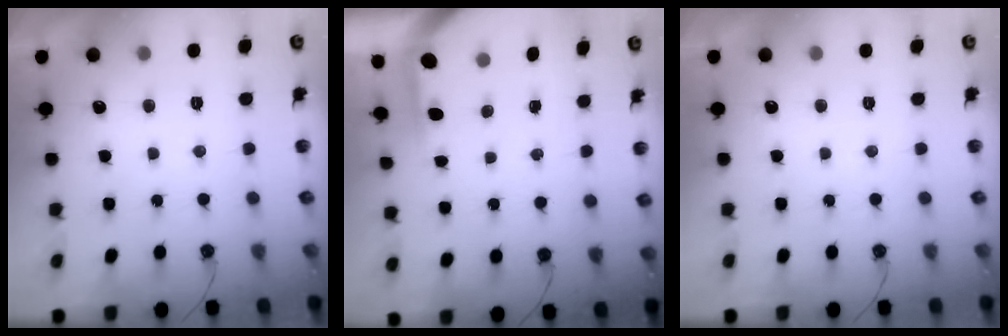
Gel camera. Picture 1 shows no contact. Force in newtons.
{"total": 3.7, "press": 3.6, "slide": 0.4}
{"total": 0.0}